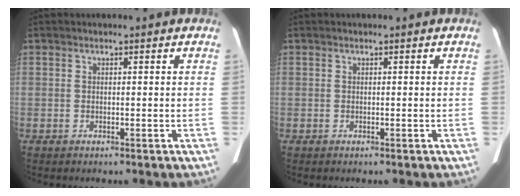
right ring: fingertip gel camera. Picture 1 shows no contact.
{"total": 0.0}